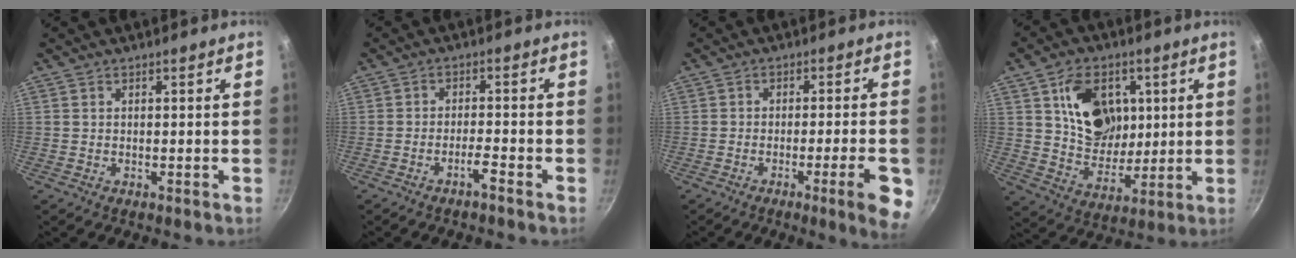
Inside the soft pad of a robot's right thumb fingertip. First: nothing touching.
{"total": 2.7, "force": [-2.0, 0.1, 1.7], "torque": [-0.037, 0.019, -0.032]}
{"total": 8.5, "force": [-3.1, 0.9, 7.8], "torque": [-0.094, 0.012, -0.042]}
{"total": 14.0, "force": [4.3, 10.4, 8.4], "torque": [-0.096, -0.022, 0.081]}